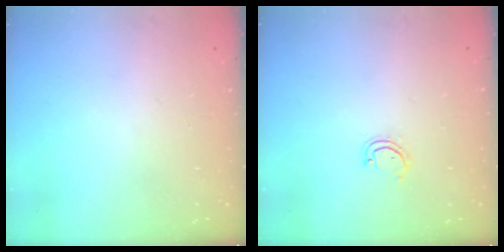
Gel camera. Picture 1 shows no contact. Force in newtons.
{"total": 3.4, "press": 3.4, "slide": 0.2}